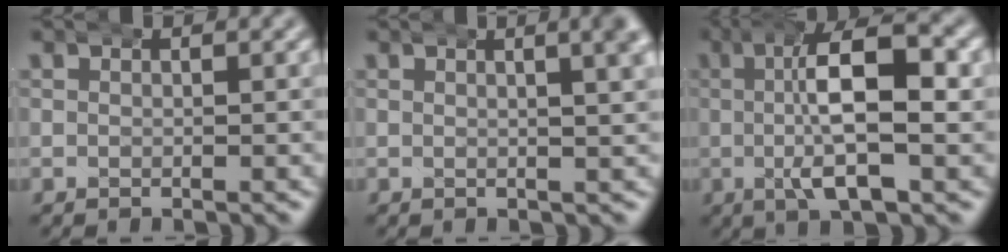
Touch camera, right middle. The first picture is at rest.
{"total": 3.8, "force": [1.9, 1.0, 3.1], "torque": [-0.034, 0.015, 0.024]}
{"total": 8.7, "force": [0.1, 2.8, 8.3], "torque": [-0.138, 0.009, -0.003]}